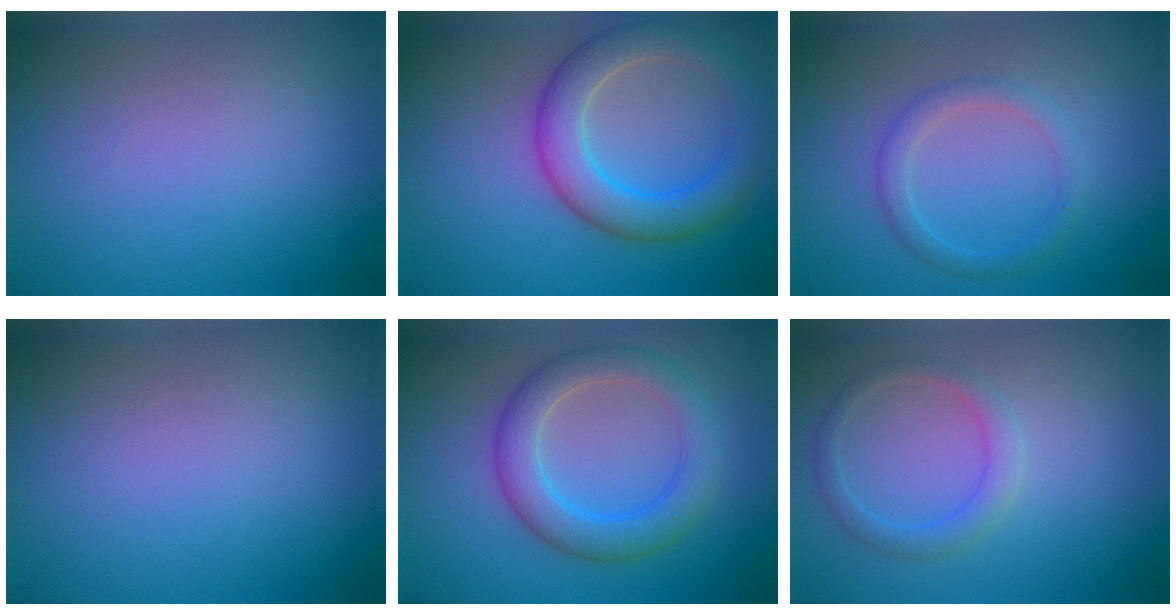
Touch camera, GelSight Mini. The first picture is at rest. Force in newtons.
{"total": 5.7, "press": 5.7, "slide": 0.2}
{"total": 2.0, "press": 2.0, "slide": 0.1}
{"total": 0.0}
{"total": 4.8, "press": 4.8, "slide": 0.3}
{"total": 2.1, "press": 2.0, "slide": 0.3}